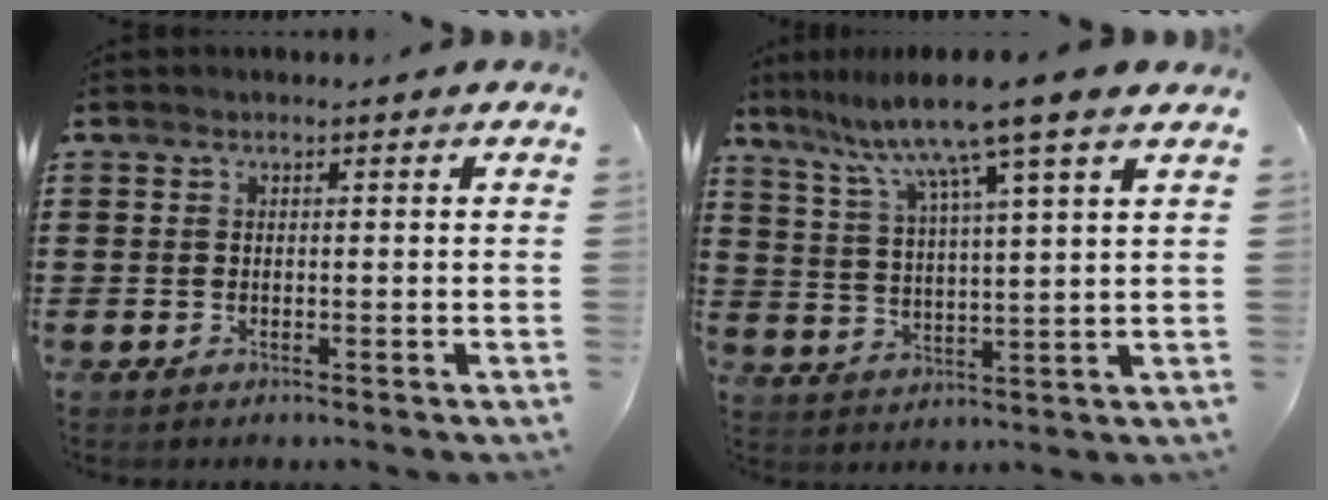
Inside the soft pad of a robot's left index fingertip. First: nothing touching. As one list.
[{"total": 10.1, "force": [7.6, -0.7, 6.5], "torque": [-0.151, -0.036, 0.121]}]